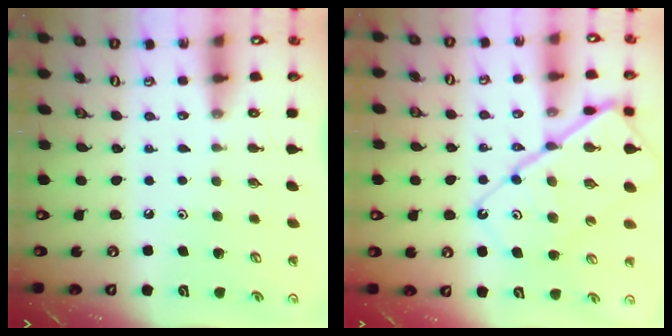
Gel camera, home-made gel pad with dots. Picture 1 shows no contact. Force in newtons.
{"total": 16.5, "press": 16.4, "slide": 1.6}